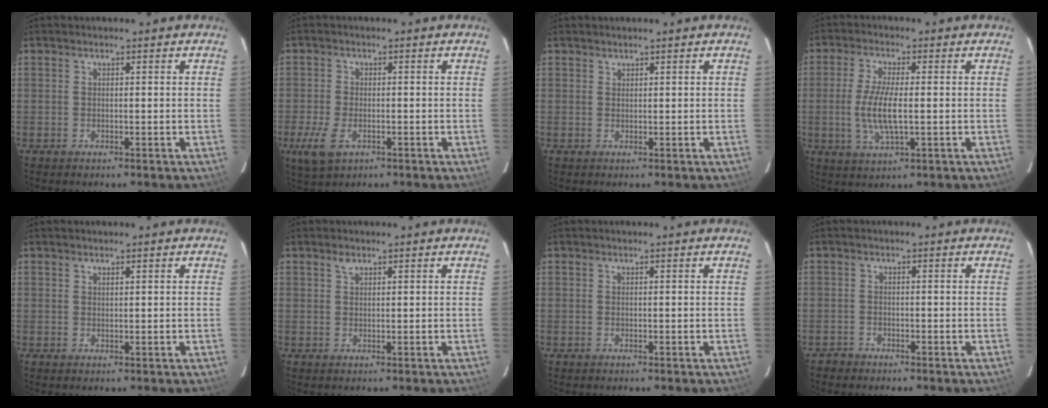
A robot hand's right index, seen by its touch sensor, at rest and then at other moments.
{"total": 6.2, "force": [-2.7, 3.4, 4.4], "torque": [-0.107, -0.012, -0.047]}
{"total": 0.6, "force": [0.5, 0.2, -0.1], "torque": [0.002, 0.000, 0.011]}
{"total": 8.1, "force": [-0.7, 2.2, 7.8], "torque": [-0.158, -0.007, -0.013]}
{"total": 0.6, "force": [0.6, 0.1, 0.2], "torque": [-0.003, 0.001, 0.012]}
{"total": 1.1, "force": [0.8, 0.6, 0.5], "torque": [-0.009, 0.002, 0.015]}
{"total": 0.0}
{"total": 1.7, "force": [-1.4, 1.0, -0.1], "torque": [-0.005, 0.004, -0.027]}